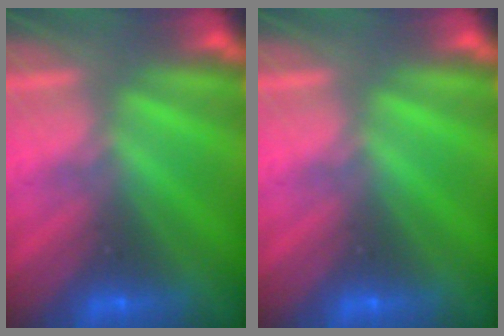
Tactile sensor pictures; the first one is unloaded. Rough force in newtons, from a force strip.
{"total": 0.0}